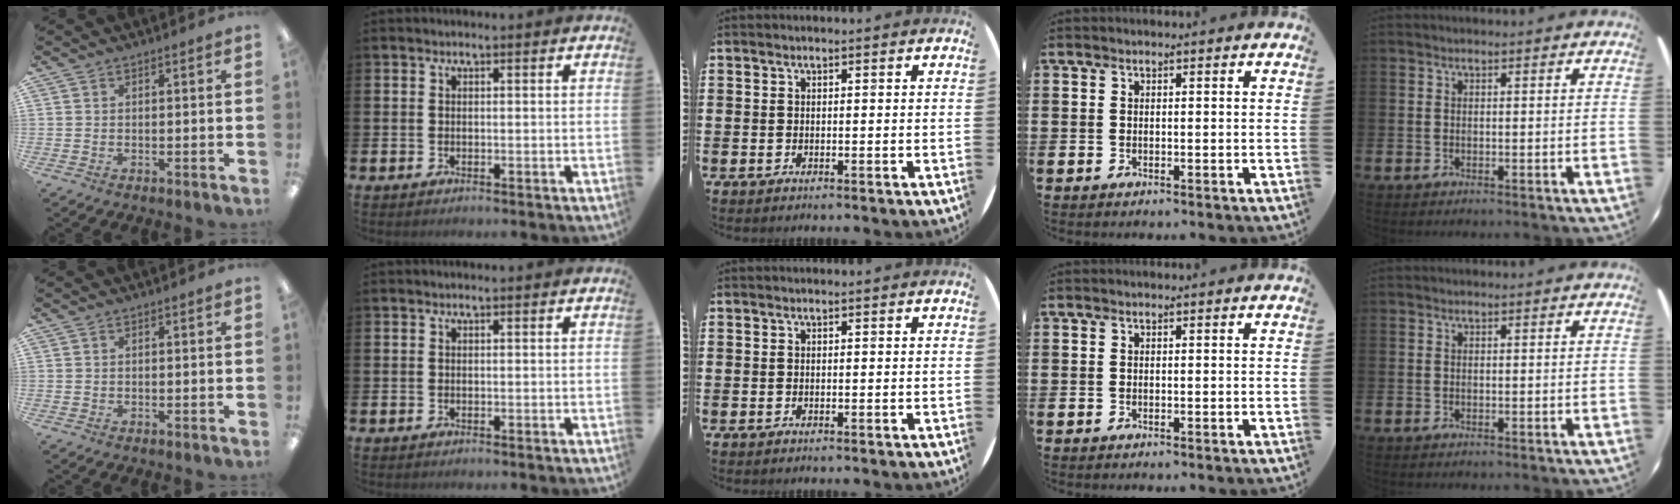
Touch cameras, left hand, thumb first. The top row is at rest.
{}